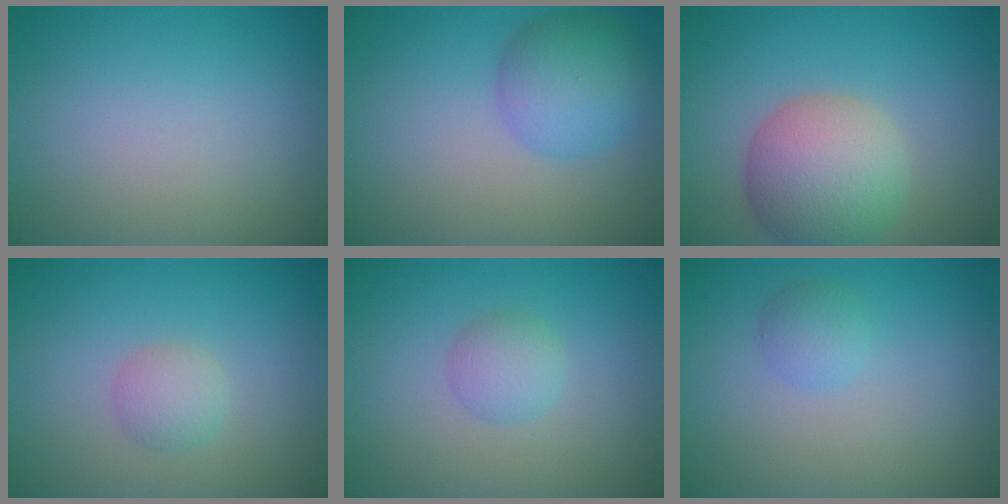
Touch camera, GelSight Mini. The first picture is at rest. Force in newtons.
{"total": 5.0, "press": 4.9, "slide": 0.2}
{"total": 7.0, "press": 7.0, "slide": 0.5}
{"total": 1.9, "press": 1.9, "slide": 0.0}
{"total": 2.1, "press": 2.1, "slide": 0.1}
{"total": 1.6, "press": 1.6, "slide": 0.1}